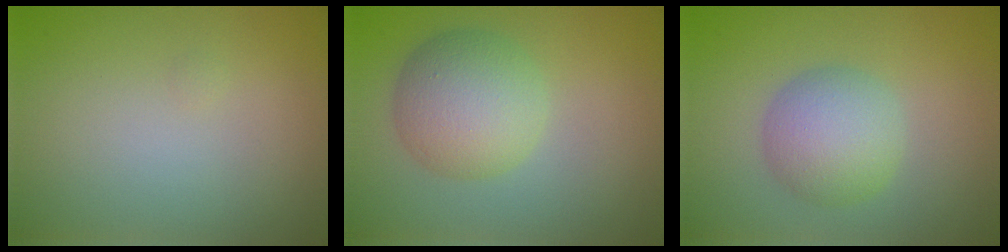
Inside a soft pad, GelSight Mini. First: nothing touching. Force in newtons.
{"total": 5.6, "press": 5.6, "slide": 0.2}
{"total": 4.7, "press": 4.7, "slide": 0.2}